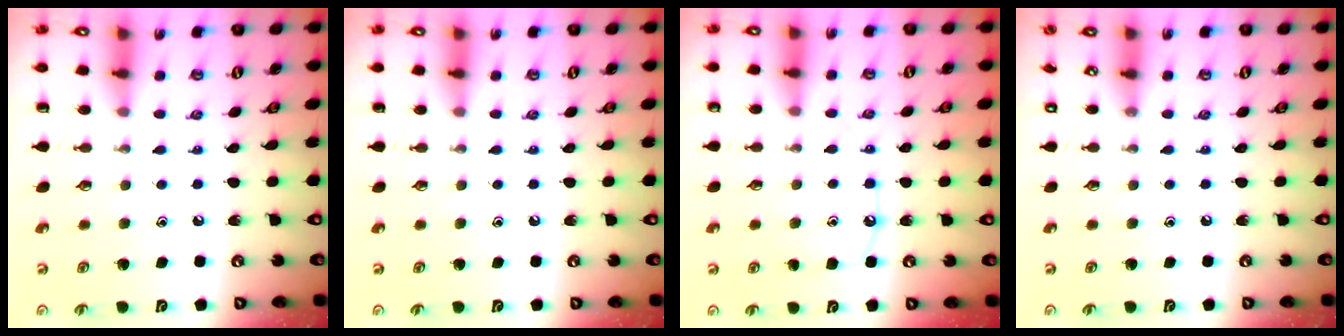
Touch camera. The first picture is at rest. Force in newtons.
{"total": 0.0}
{"total": 6.9, "press": 6.8, "slide": 0.7}
{"total": 0.0}